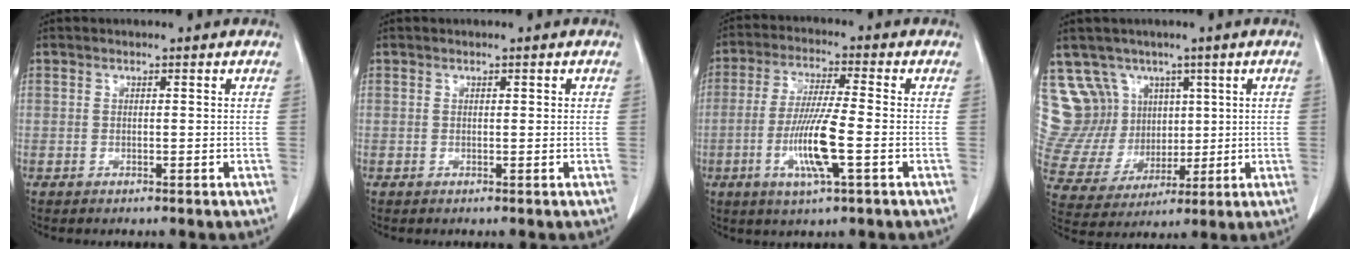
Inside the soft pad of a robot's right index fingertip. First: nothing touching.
{"total": 0.6, "force": [0.2, 0.2, 0.6], "torque": [-0.007, 0.002, 0.003]}
{"total": 9.7, "force": [-2.8, 0.2, 9.3], "torque": [-0.186, -0.013, -0.055]}
{"total": 12.3, "force": [6.2, 10.4, 2.1], "torque": [-0.064, 0.056, 0.146]}